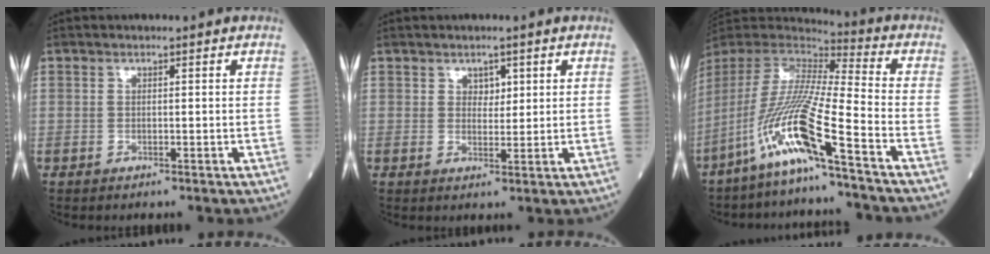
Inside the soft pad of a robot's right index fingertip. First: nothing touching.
{"total": 2.2, "force": [1.1, 1.4, 1.3], "torque": [-0.015, -0.003, 0.018]}
{"total": 16.0, "force": [-9.2, -1.3, 13.1], "torque": [-0.278, -0.022, -0.181]}